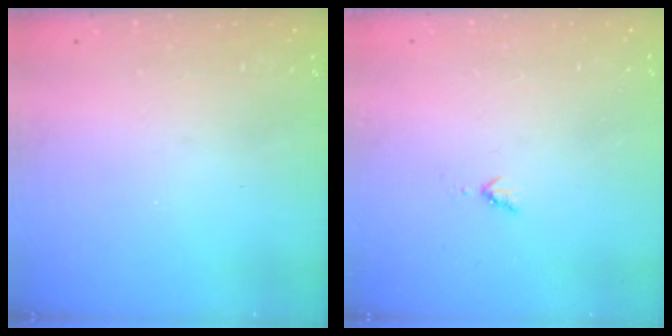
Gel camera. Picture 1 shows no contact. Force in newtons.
{"total": 2.8, "press": 2.8, "slide": 0.4}